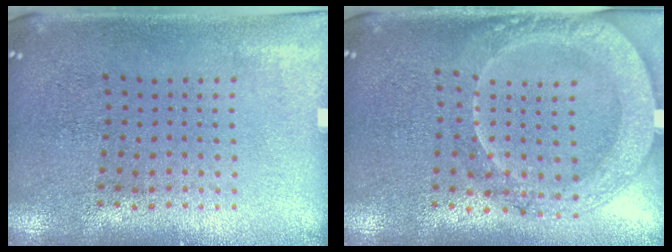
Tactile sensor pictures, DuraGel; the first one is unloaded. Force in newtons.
{"total": 1.9, "press": 1.8, "slide": 0.6}